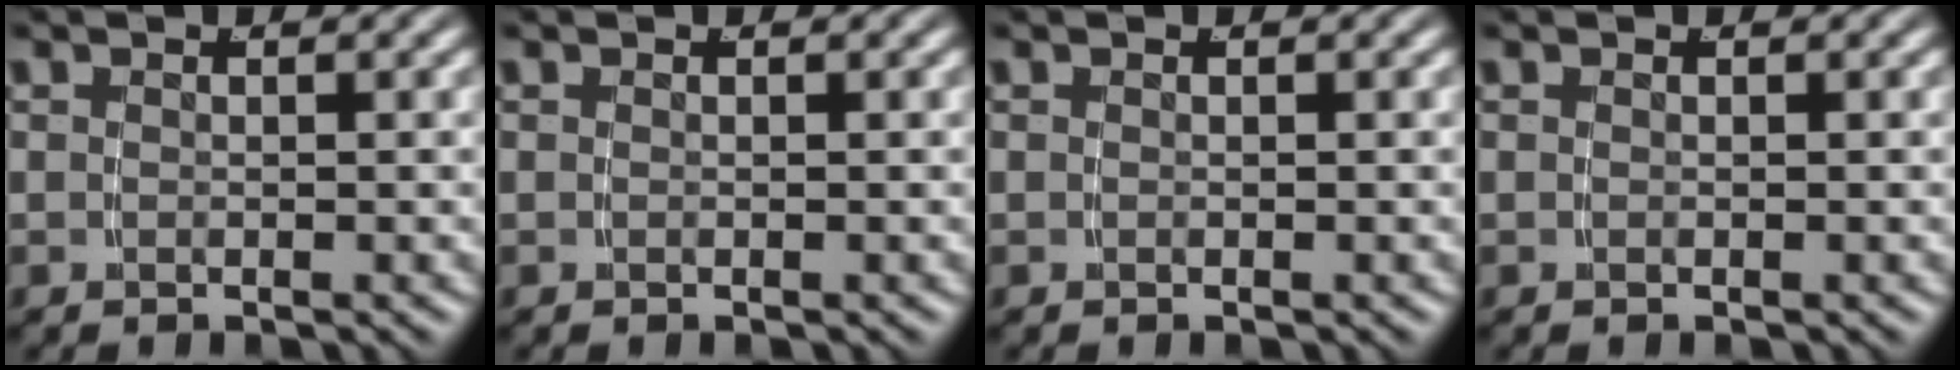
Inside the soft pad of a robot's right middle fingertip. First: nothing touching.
{"total": 0.0}
{"total": 0.0}
{"total": 0.0}